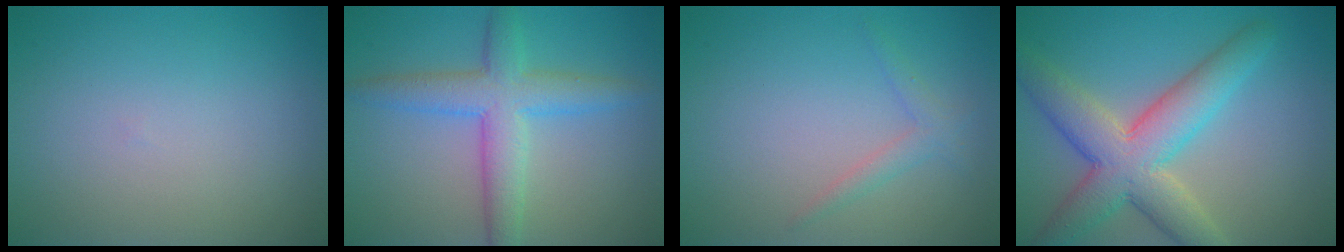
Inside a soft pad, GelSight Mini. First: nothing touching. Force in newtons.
{"total": 5.2, "press": 5.2, "slide": 0.3}
{"total": 1.4, "press": 1.4, "slide": 0.1}
{"total": 7.8, "press": 7.8, "slide": 0.4}